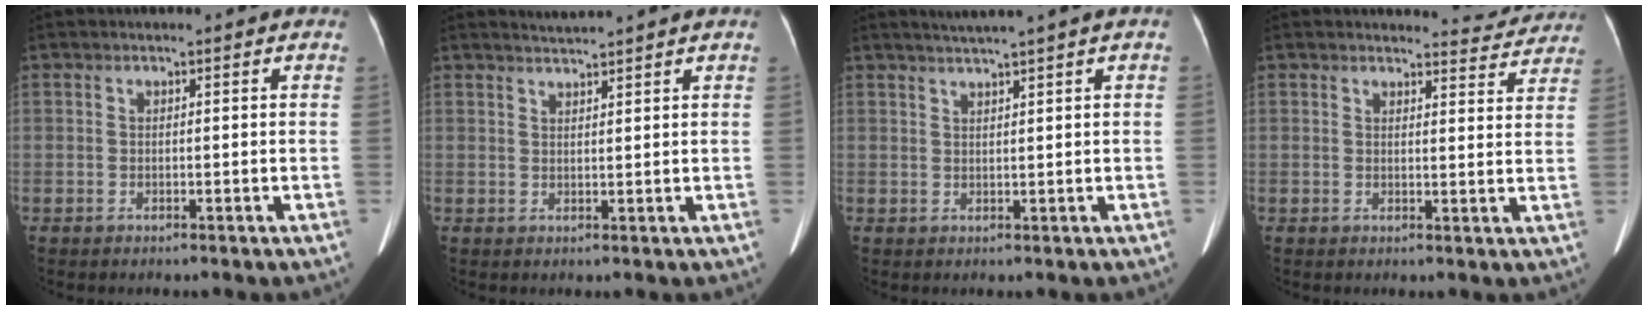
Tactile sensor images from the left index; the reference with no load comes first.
{"total": 2.2, "force": [2.0, -0.9, 0.2], "torque": [-0.004, 0.004, 0.043]}
{"total": 3.4, "force": [2.5, -1.0, 2.0], "torque": [-0.034, 0.008, 0.047]}
{"total": 4.9, "force": [4.8, 0.7, -0.5], "torque": [0.008, -0.017, 0.043]}